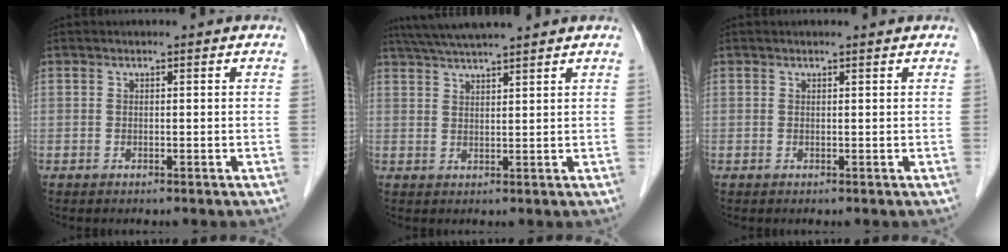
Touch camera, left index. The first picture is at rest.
{"total": 8.2, "force": [7.2, -0.3, 3.9], "torque": [-0.067, 0.032, 0.113]}
{"total": 0.9, "force": [0.9, -0.1, 0.3], "torque": [-0.009, 0.004, 0.014]}